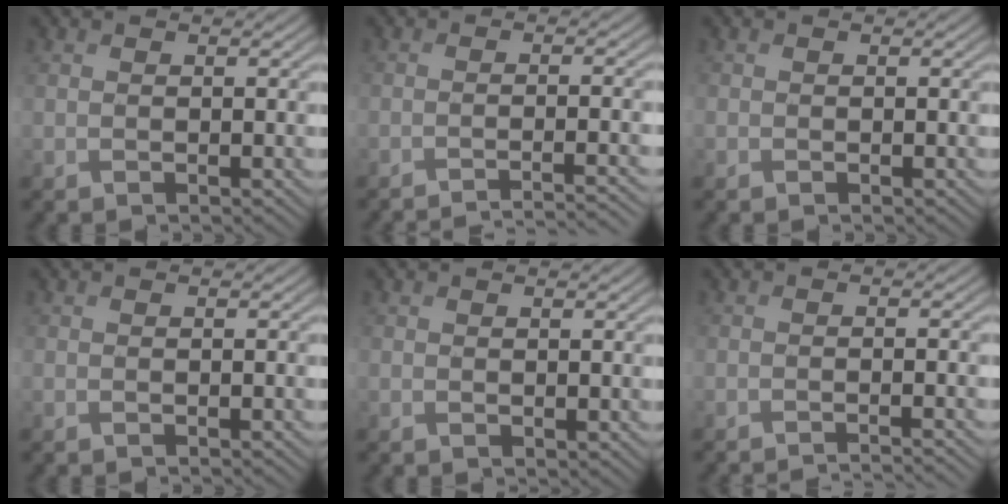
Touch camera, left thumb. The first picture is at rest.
{"total": 4.1, "force": [-3.1, 0.3, 2.7], "torque": [-0.037, 0.004, -0.060]}
{"total": 0.7, "force": [-0.3, 0.6, 0.0], "torque": [0.001, -0.005, -0.009]}
{"total": 0.0}
{"total": 0.5, "force": [0.2, 0.3, 0.4], "torque": [-0.003, -0.001, 0.005]}
{"total": 2.3, "force": [-1.8, 0.3, 1.4], "torque": [-0.007, -0.003, -0.038]}